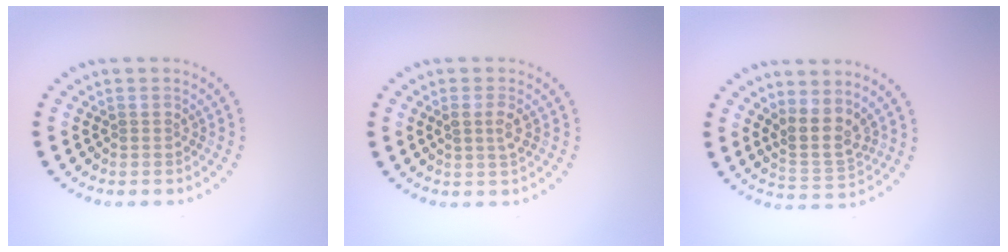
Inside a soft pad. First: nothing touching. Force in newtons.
{"total": 1.5, "press": 1.4, "slide": 0.4}
{"total": 3.2, "press": 2.5, "slide": 2.0}